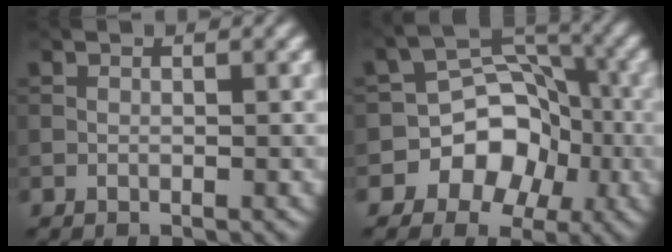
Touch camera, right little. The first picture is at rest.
{"total": 7.9, "force": [-3.3, 6.6, 2.8], "torque": [-0.012, 0.007, -0.083]}